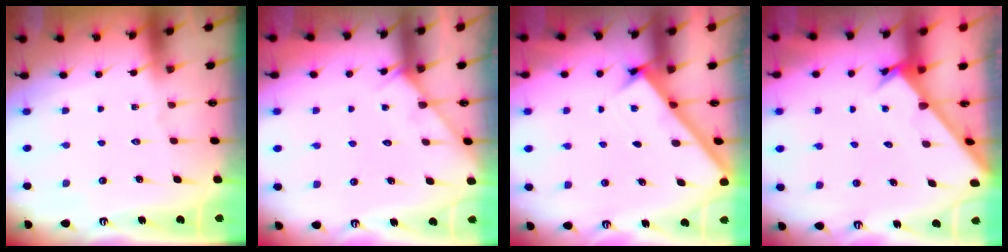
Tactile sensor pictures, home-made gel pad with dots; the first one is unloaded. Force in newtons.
{"total": 3.8, "press": 3.8, "slide": 0.4}
{"total": 2.7, "press": 2.6, "slide": 0.3}
{"total": 2.4, "press": 2.4, "slide": 0.1}